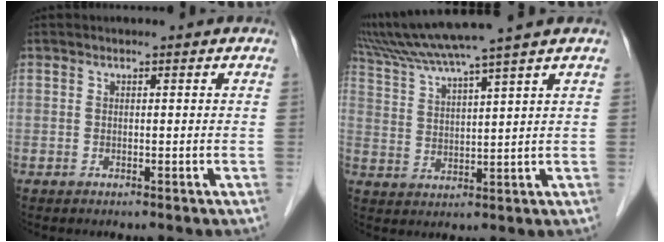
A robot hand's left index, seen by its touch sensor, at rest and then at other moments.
{"total": 11.9, "force": [10.0, -2.1, 6.1], "torque": [-0.113, 0.014, 0.170]}